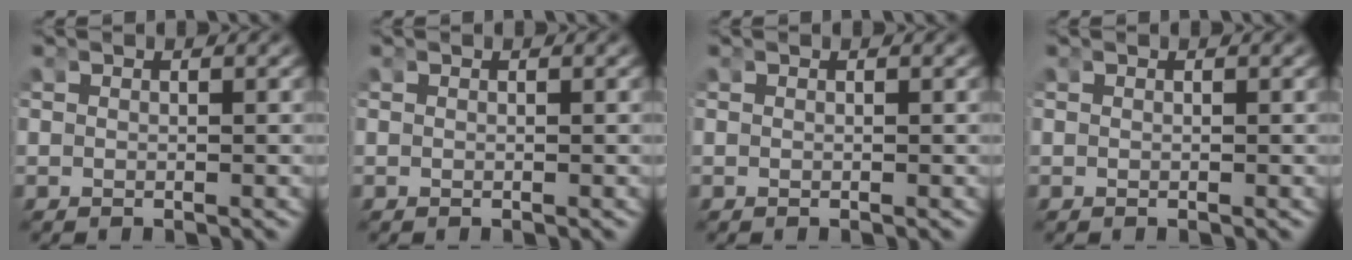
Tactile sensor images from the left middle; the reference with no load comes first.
{"total": 0.0}
{"total": 0.0}
{"total": 0.0}